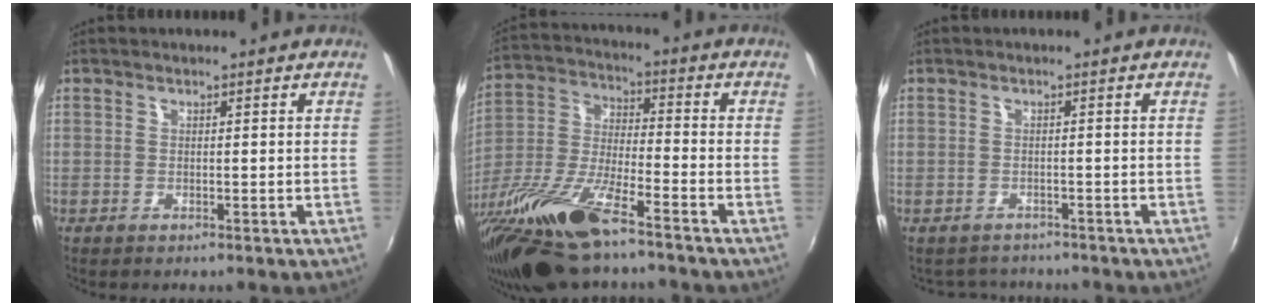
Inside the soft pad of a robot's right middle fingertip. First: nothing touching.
{"total": 18.5, "force": [-13.0, 3.9, 12.6], "torque": [-0.265, -0.031, -0.250]}
{"total": 3.8, "force": [-3.5, 1.6, 0.2], "torque": [-0.014, -0.006, -0.053]}